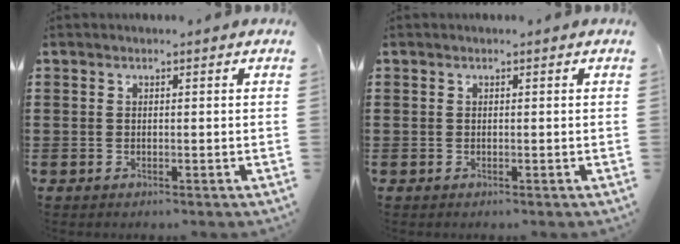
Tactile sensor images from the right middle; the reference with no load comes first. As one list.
[{"total": 0.0}]